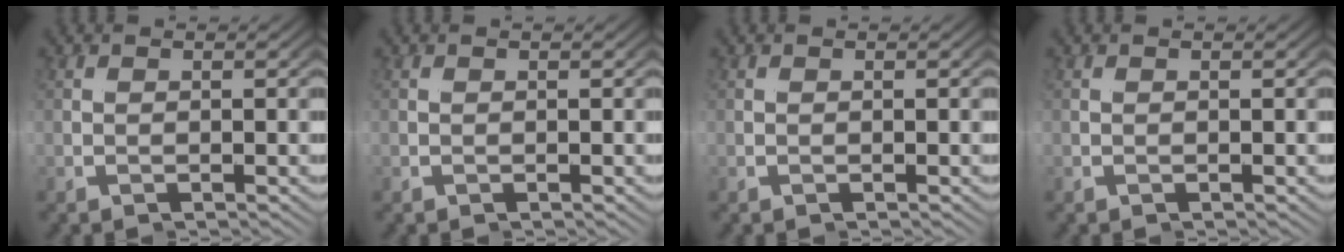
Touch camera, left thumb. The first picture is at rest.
{"total": 0.0}
{"total": 0.0}
{"total": 0.0}